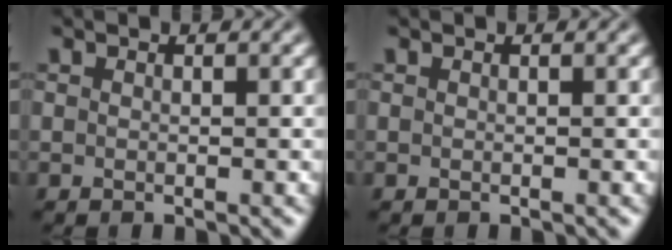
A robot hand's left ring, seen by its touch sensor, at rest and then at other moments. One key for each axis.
{"total": 0.0}